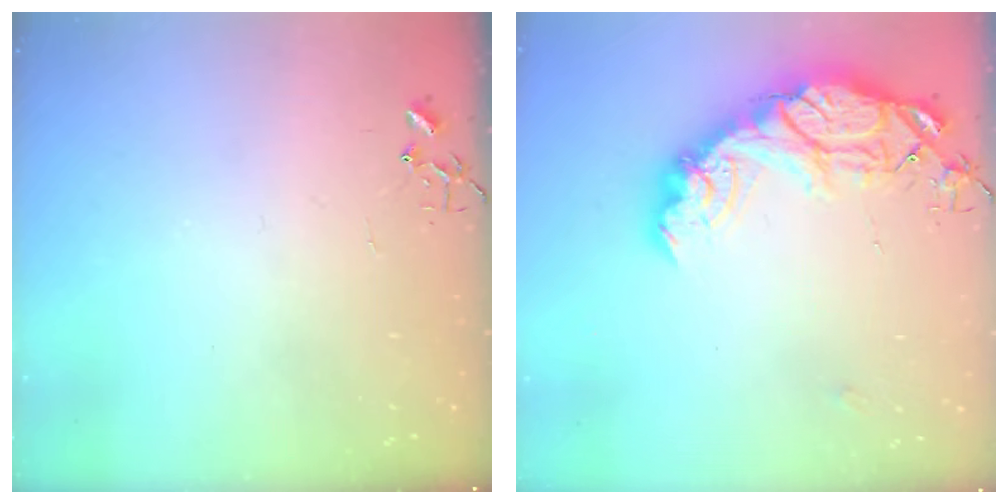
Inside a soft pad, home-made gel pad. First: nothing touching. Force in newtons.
{"total": 19.2, "press": 19.1, "slide": 1.5}